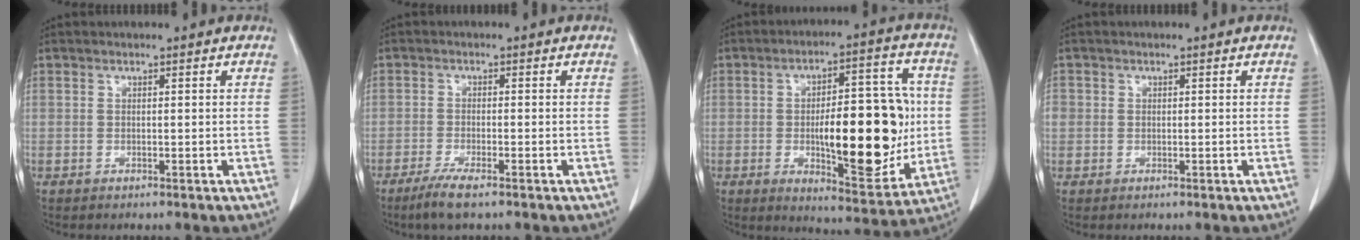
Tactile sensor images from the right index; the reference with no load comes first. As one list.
[{"total": 4.3, "force": [-3.0, 0.4, 3.0], "torque": [-0.061, -0.011, -0.055]}, {"total": 17.8, "force": [-1.1, 6.0, 16.8], "torque": [-0.234, 0.011, -0.005]}, {"total": 1.6, "force": [0.2, 1.6, 0.4], "torque": [-0.003, 0.012, 0.006]}]